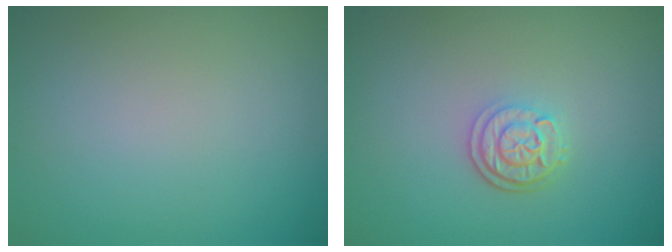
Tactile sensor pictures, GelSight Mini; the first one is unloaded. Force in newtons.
{"total": 2.8, "press": 2.3, "slide": 1.6}